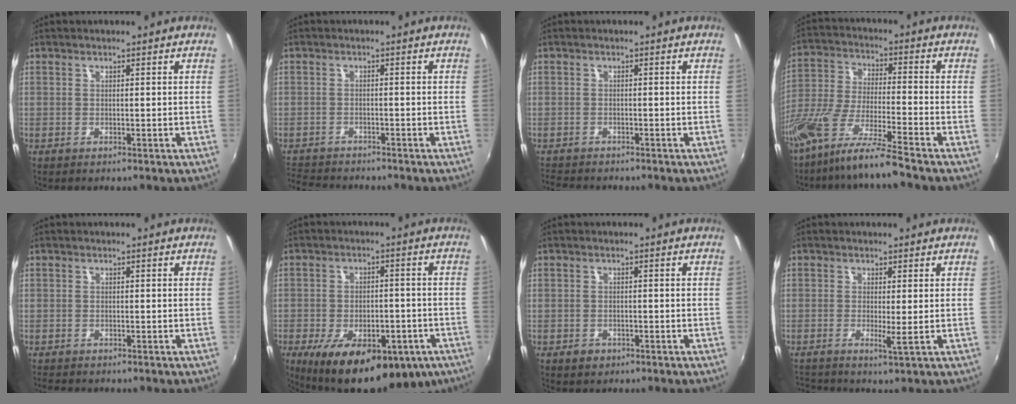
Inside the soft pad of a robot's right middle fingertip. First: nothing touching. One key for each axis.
{"total": 5.7, "fx": -5.2, "fy": 2.2, "fz": 0.8, "tx": -0.040, "ty": 0.000, "tz": -0.095}
{"total": 3.6, "fx": -3.3, "fy": 1.3, "fz": 0.6, "tx": -0.027, "ty": -0.007, "tz": -0.064}
{"total": 12.9, "fx": -10.2, "fy": -0.3, "fz": 7.9, "tx": -0.158, "ty": -0.023, "tz": -0.194}
{"total": 1.9, "fx": -1.6, "fy": 0.9, "fz": 0.3, "tx": -0.012, "ty": -0.004, "tz": -0.030}
{"total": 20.9, "fx": -11.9, "fy": 9.7, "fz": 14.2, "tx": -0.253, "ty": -0.034, "tz": -0.156}
{"total": 2.0, "fx": -1.2, "fy": 1.4, "fz": 0.7, "tx": -0.014, "ty": 0.000, "tz": -0.015}
{"total": 1.8, "fx": -0.4, "fy": -0.3, "fz": 1.7, "tx": -0.037, "ty": -0.003, "tz": -0.011}